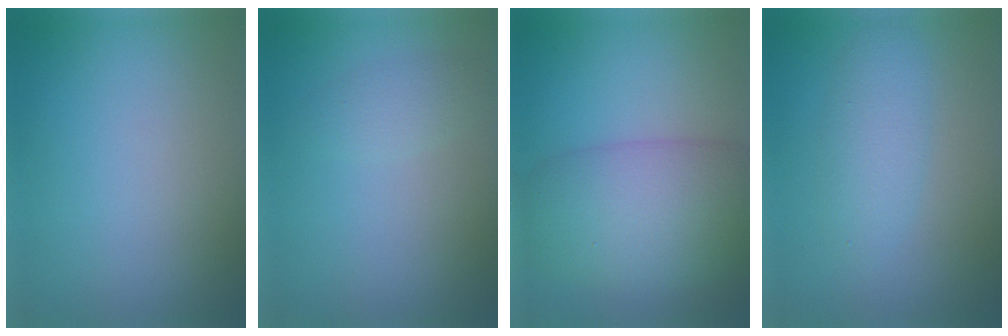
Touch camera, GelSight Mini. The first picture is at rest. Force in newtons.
{"total": 1.5, "press": 1.5, "slide": 0.1}
{"total": 8.7, "press": 8.7, "slide": 0.5}
{"total": 2.8, "press": 2.8, "slide": 0.2}